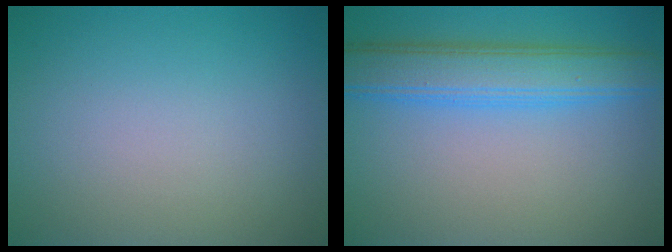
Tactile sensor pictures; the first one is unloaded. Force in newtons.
{"total": 5.6, "press": 5.6, "slide": 0.2}